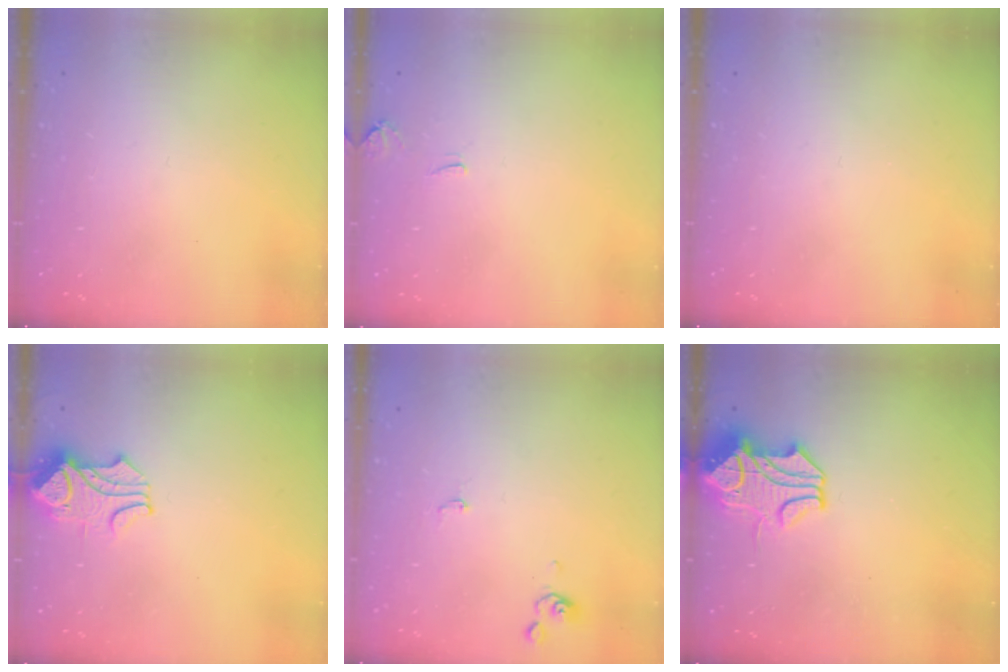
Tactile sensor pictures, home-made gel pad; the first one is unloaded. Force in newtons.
{"total": 0.6, "press": 0.1, "slide": 0.6}
{"total": 0.0}
{"total": 1.6, "press": 1.5, "slide": 0.5}
{"total": 1.0, "press": 1.0, "slide": 0.2}
{"total": 2.2, "press": 1.6, "slide": 1.5}